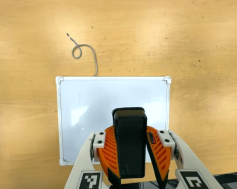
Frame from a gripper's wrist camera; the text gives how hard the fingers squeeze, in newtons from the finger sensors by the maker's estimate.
{"total": 8.8, "left": 9.1, "right": 8.5}